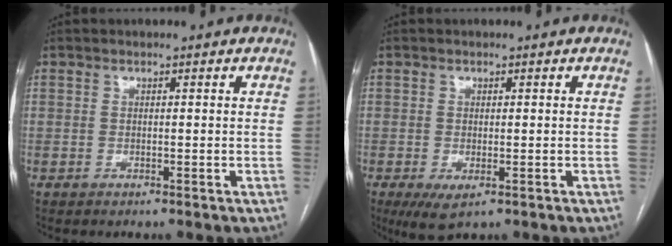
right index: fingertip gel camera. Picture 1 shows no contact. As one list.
[{"total": 3.9, "force": [-1.8, 1.6, 3.1], "torque": [-0.051, -0.011, -0.021]}]